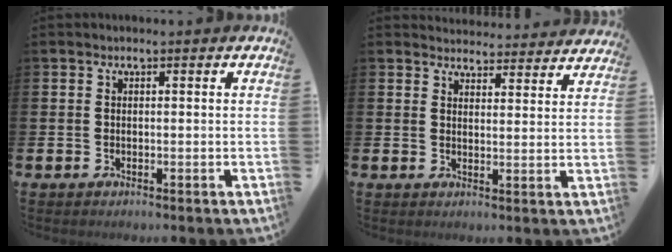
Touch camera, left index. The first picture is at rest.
{"total": 4.1, "force": [4.0, 0.8, -0.1], "torque": [0.001, -0.029, 0.071]}